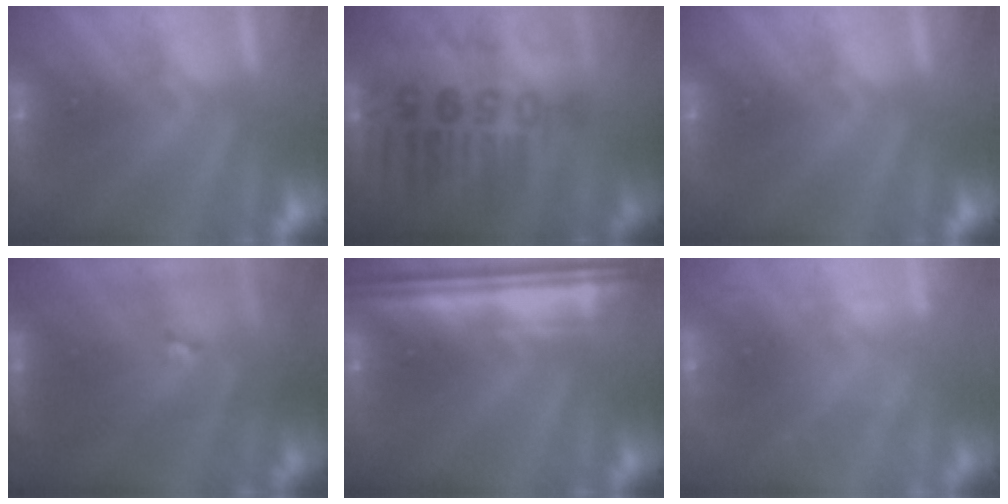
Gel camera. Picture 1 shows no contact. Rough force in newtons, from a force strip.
{"total": 2.9}
{"total": 0.0}
{"total": 4.8}
{"total": 7.8}
{"total": 2.2}